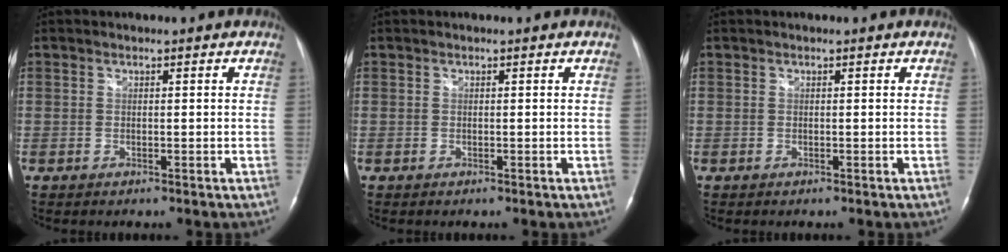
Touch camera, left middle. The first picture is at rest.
{"total": 0.0}
{"total": 0.0}